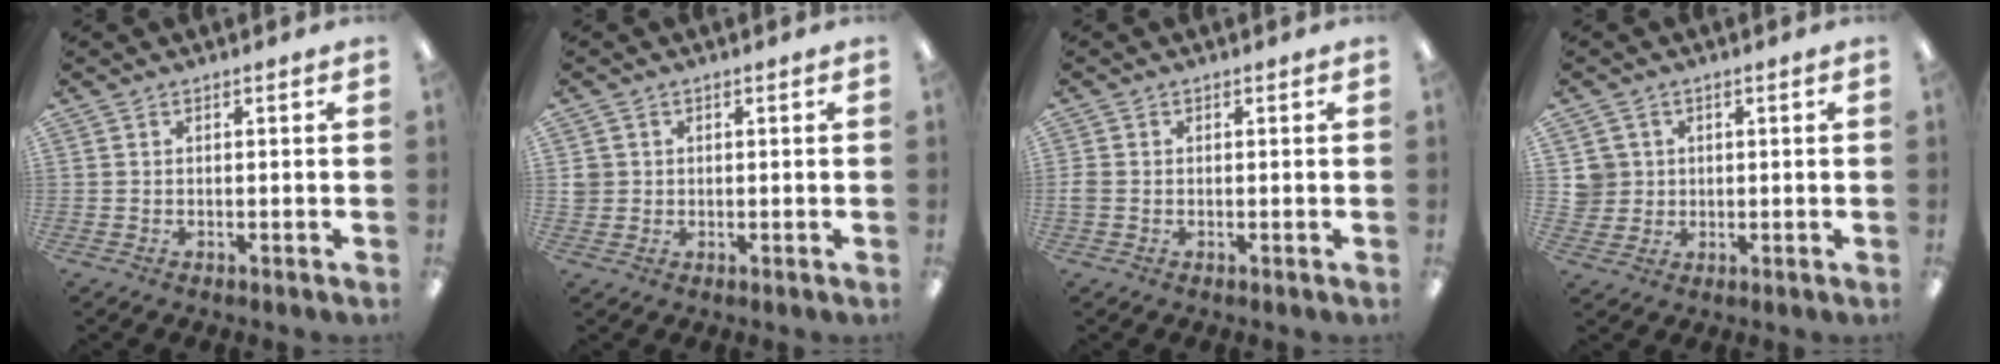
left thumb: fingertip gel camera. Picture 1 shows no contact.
{"total": 2.4, "force": [0.3, 2.3, 0.3], "torque": [-0.010, 0.004, 0.005]}
{"total": 1.6, "force": [-0.3, 1.2, 0.9], "torque": [-0.015, 0.002, -0.005]}
{"total": 4.7, "force": [1.0, 4.5, 0.5], "torque": [-0.016, 0.008, 0.020]}